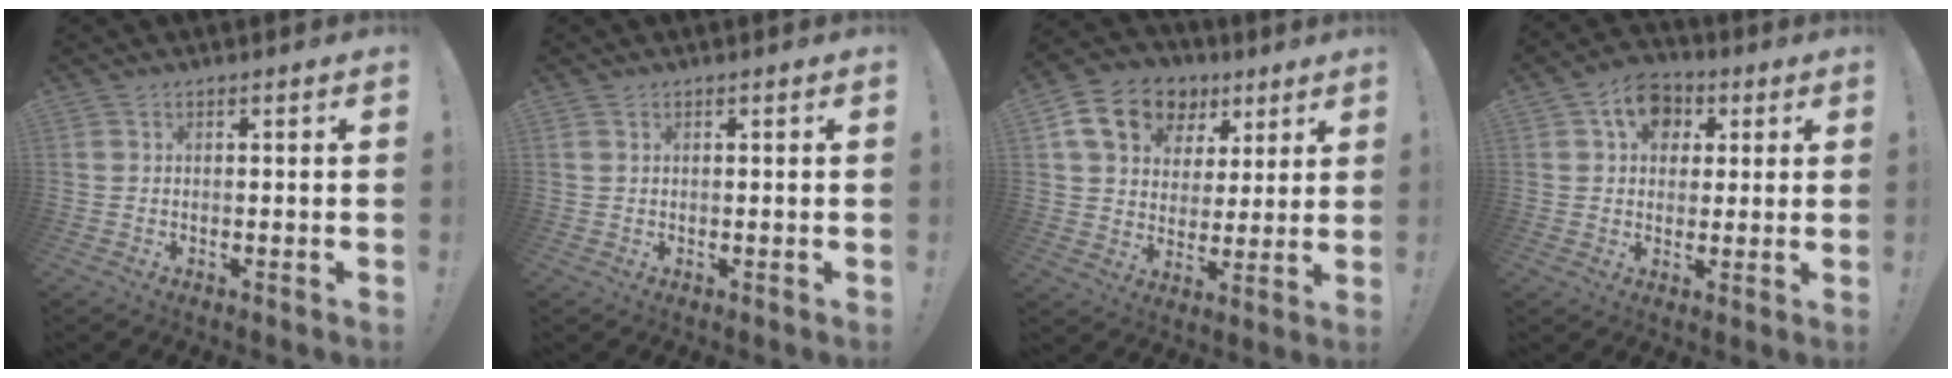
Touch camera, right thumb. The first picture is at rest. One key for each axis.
{"total": 0.5, "fx": 0.3, "fy": 0.2, "fz": 0.3, "tx": -0.002, "ty": -0.001, "tz": 0.004}
{"total": 15.6, "fx": 7.6, "fy": 11.6, "fz": 7.2, "tx": -0.111, "ty": -0.028, "tz": 0.148}
{"total": 10.0, "fx": 3.5, "fy": 8.0, "fz": 5.0, "tx": -0.074, "ty": -0.004, "tz": 0.068}